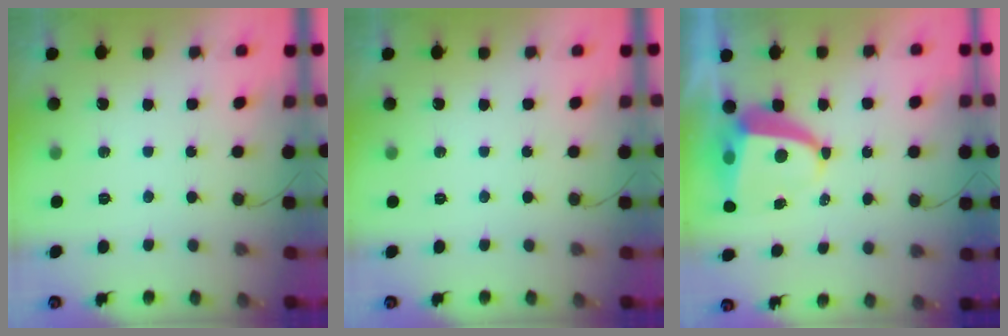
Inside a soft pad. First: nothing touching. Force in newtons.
{"total": 0.0}
{"total": 5.7, "press": 5.7, "slide": 0.4}